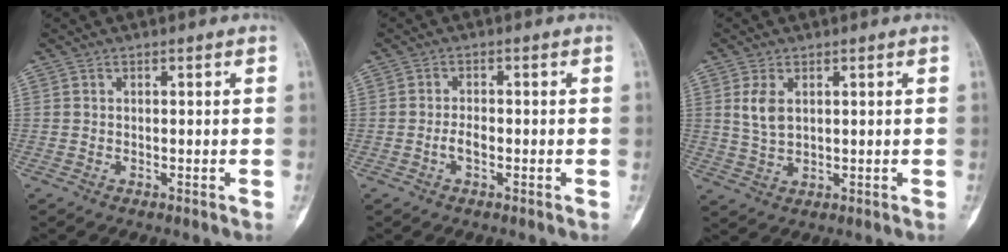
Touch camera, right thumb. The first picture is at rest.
{"total": 2.2, "force": [-0.8, 1.1, 1.8], "torque": [-0.032, 0.007, -0.018]}
{"total": 4.6, "force": [1.5, 2.6, 3.5], "torque": [-0.067, -0.005, 0.036]}